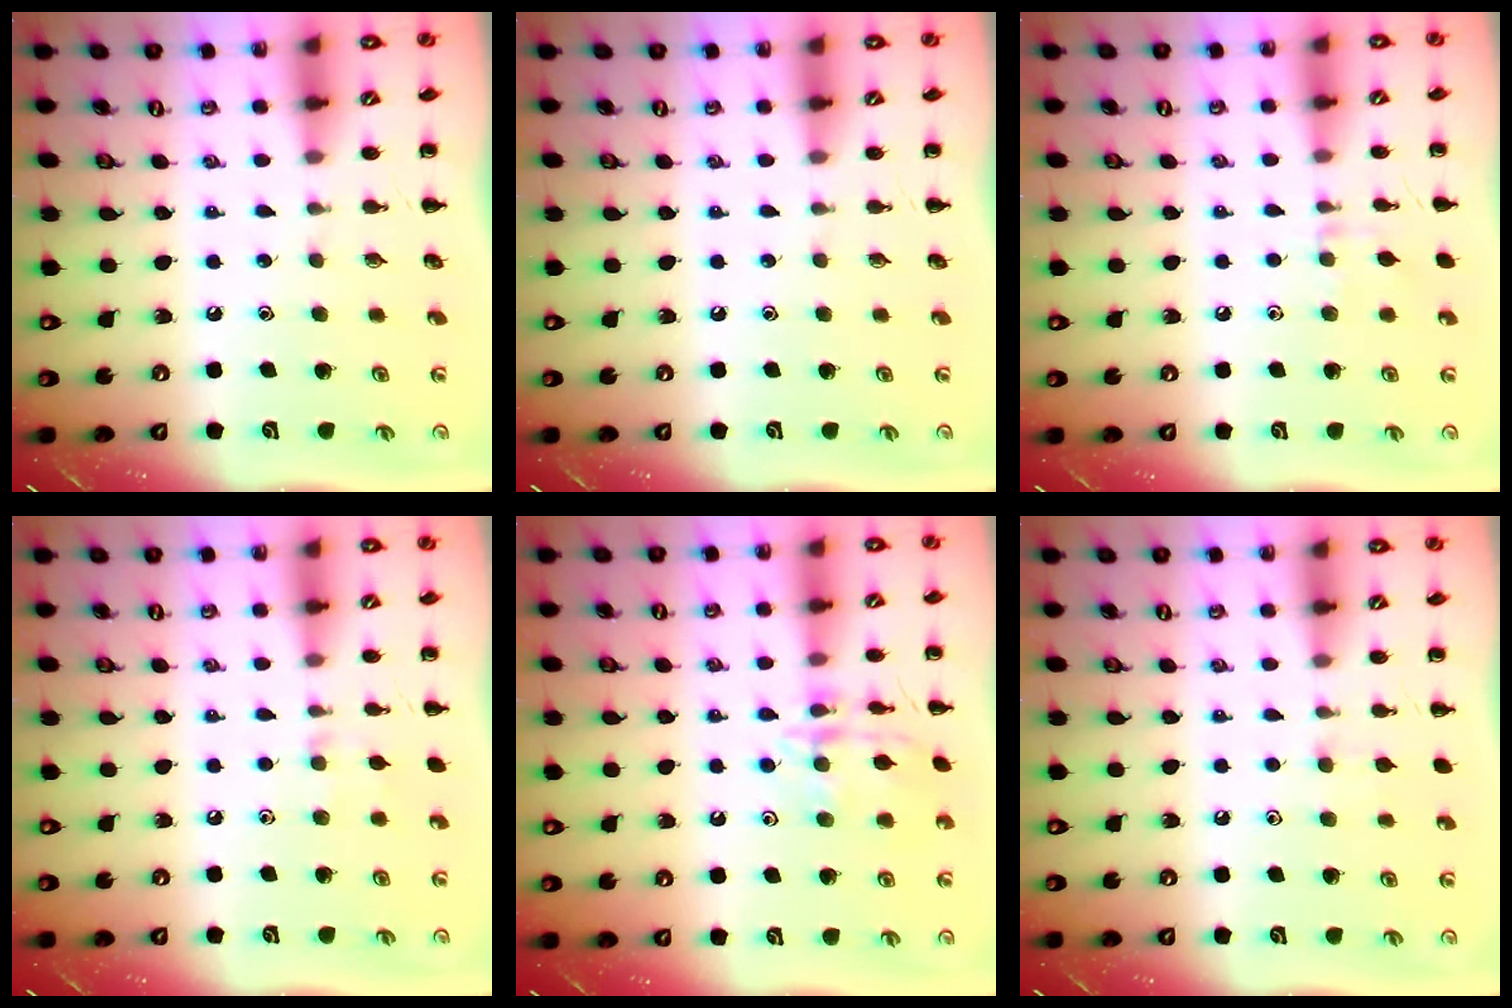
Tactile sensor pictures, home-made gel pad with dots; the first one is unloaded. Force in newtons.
{"total": 0.0}
{"total": 6.4, "press": 6.0, "slide": 2.3}
{"total": 5.4, "press": 5.1, "slide": 1.8}
{"total": 13.6, "press": 13.5, "slide": 0.7}
{"total": 5.5, "press": 5.2, "slide": 1.8}